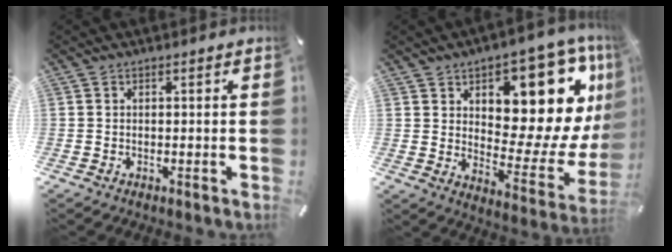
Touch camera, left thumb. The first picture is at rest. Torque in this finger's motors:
{"motor_torque": [2.47, 2.54, 1.44, -1.33, 0.51]}